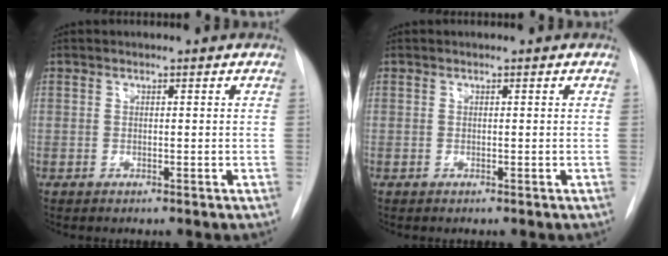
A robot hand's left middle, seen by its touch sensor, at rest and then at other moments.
{"total": 0.0}